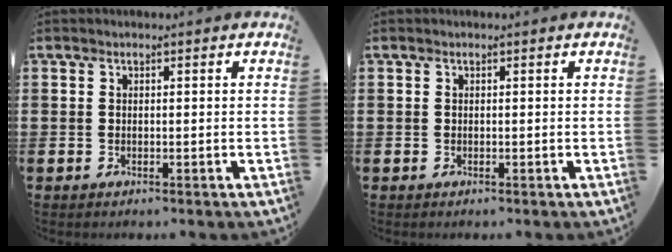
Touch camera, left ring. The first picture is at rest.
{"total": 0.0}